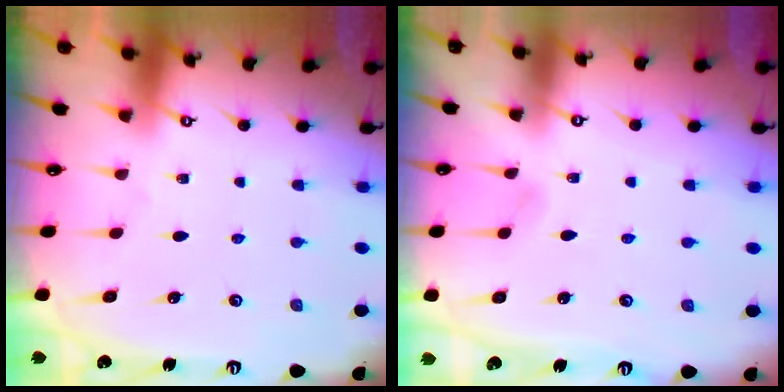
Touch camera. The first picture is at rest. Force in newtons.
{"total": 2.2, "press": 2.2, "slide": 0.3}